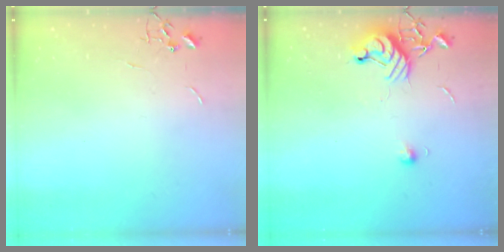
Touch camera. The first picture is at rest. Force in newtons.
{"total": 10.3, "press": 10.2, "slide": 1.2}